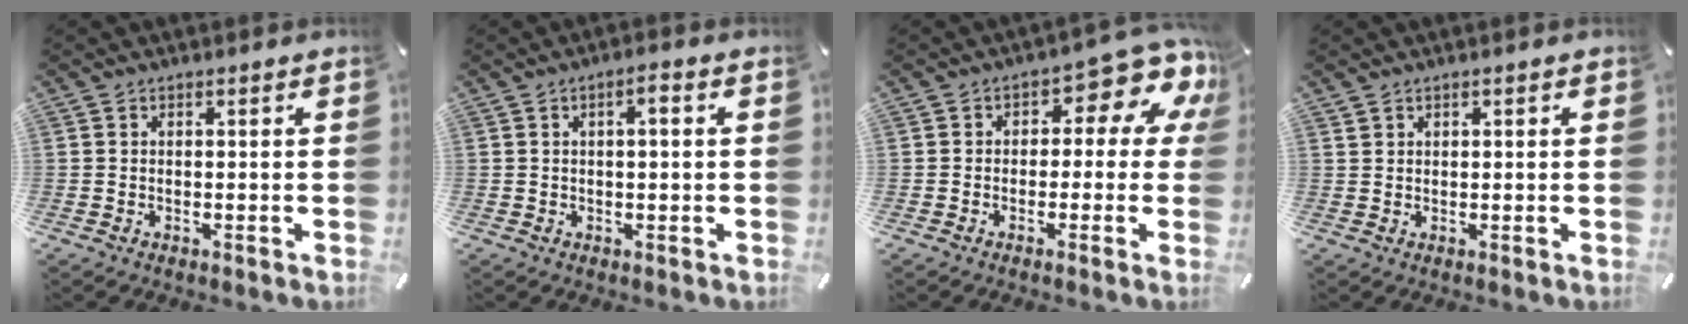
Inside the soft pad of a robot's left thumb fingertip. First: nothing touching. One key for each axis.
{"total": 2.7, "fx": 0.3, "fy": 1.0, "fz": 2.5, "tx": -0.040, "ty": 0.005, "tz": 0.000}
{"total": 10.1, "fx": 3.5, "fy": 5.2, "fz": 8.0, "tx": -0.094, "ty": -0.031, "tz": 0.059}
{"total": 1.0, "fx": 0.6, "fy": 0.8, "fz": 0.2, "tx": -0.004, "ty": 0.000, "tz": 0.012}